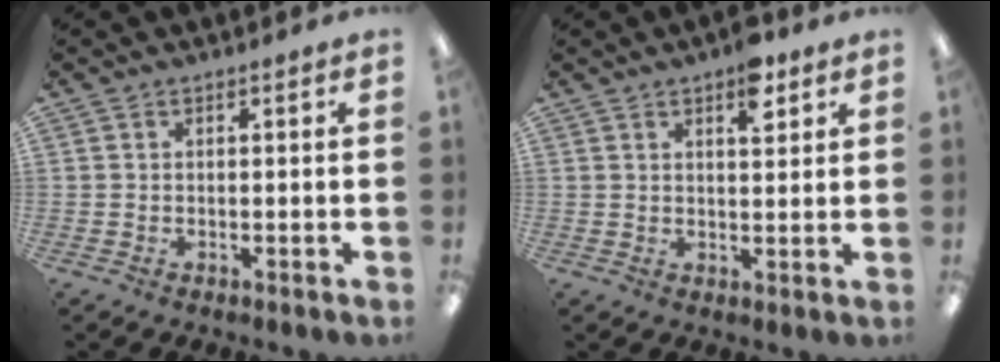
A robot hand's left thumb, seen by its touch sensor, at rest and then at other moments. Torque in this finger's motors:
{"motor_torque": [0.52, 0.41, 0.40, -0.33, 0.05]}